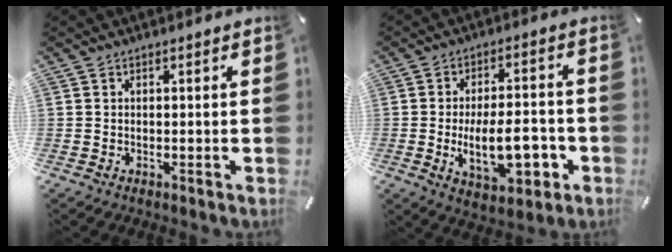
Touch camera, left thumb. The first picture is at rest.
{"total": 14.4, "force": [-3.1, 6.8, 12.3], "torque": [-0.191, -0.004, -0.050]}